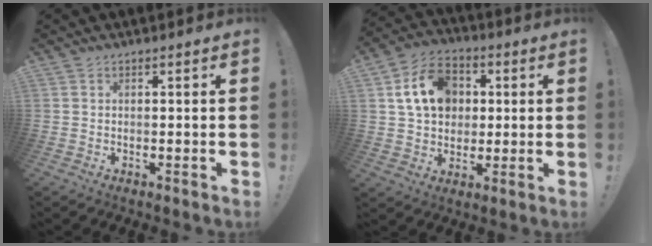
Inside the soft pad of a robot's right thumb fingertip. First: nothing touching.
{"total": 15.6, "force": [3.8, 12.1, 9.0], "torque": [-0.140, 0.003, 0.080]}